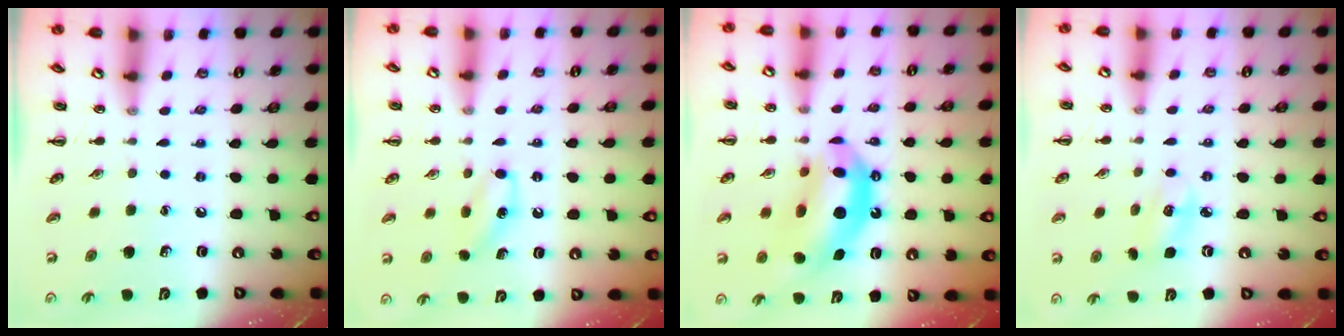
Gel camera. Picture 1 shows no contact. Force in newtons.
{"total": 9.3, "press": 9.2, "slide": 1.8}
{"total": 14.9, "press": 14.2, "slide": 4.2}
{"total": 3.6, "press": 3.5, "slide": 0.9}